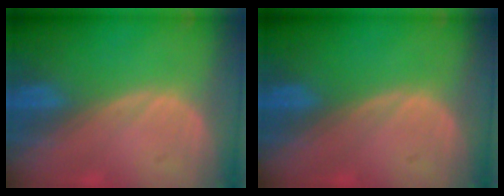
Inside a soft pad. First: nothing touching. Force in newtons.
{"total": 0.0}